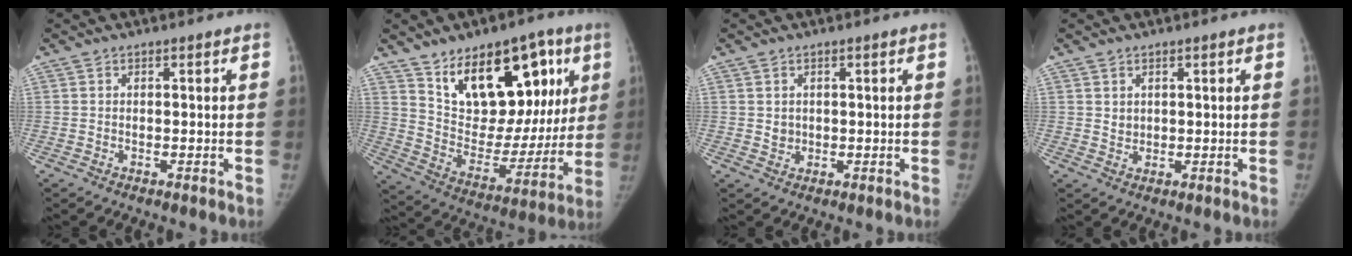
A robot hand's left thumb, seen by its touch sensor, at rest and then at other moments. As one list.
[{"total": 23.9, "force": [11.5, 13.0, 16.4], "torque": [-0.187, -0.033, 0.193]}, {"total": 1.6, "force": [0.5, 1.4, 0.7], "torque": [-0.006, -0.005, 0.015]}, {"total": 1.6, "force": [1.0, 1.0, 0.8], "torque": [-0.004, -0.009, 0.022]}]